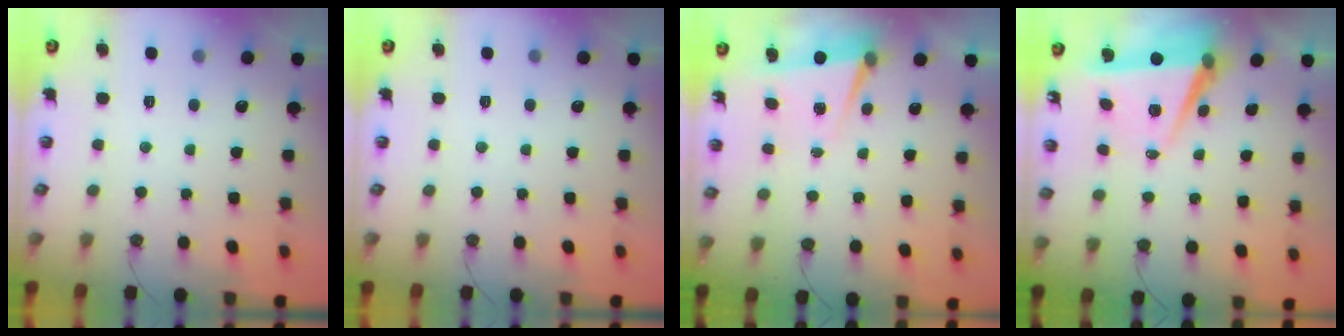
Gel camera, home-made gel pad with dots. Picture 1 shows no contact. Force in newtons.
{"total": 0.0}
{"total": 4.5, "press": 3.4, "slide": 2.9}
{"total": 6.8, "press": 5.2, "slide": 4.3}